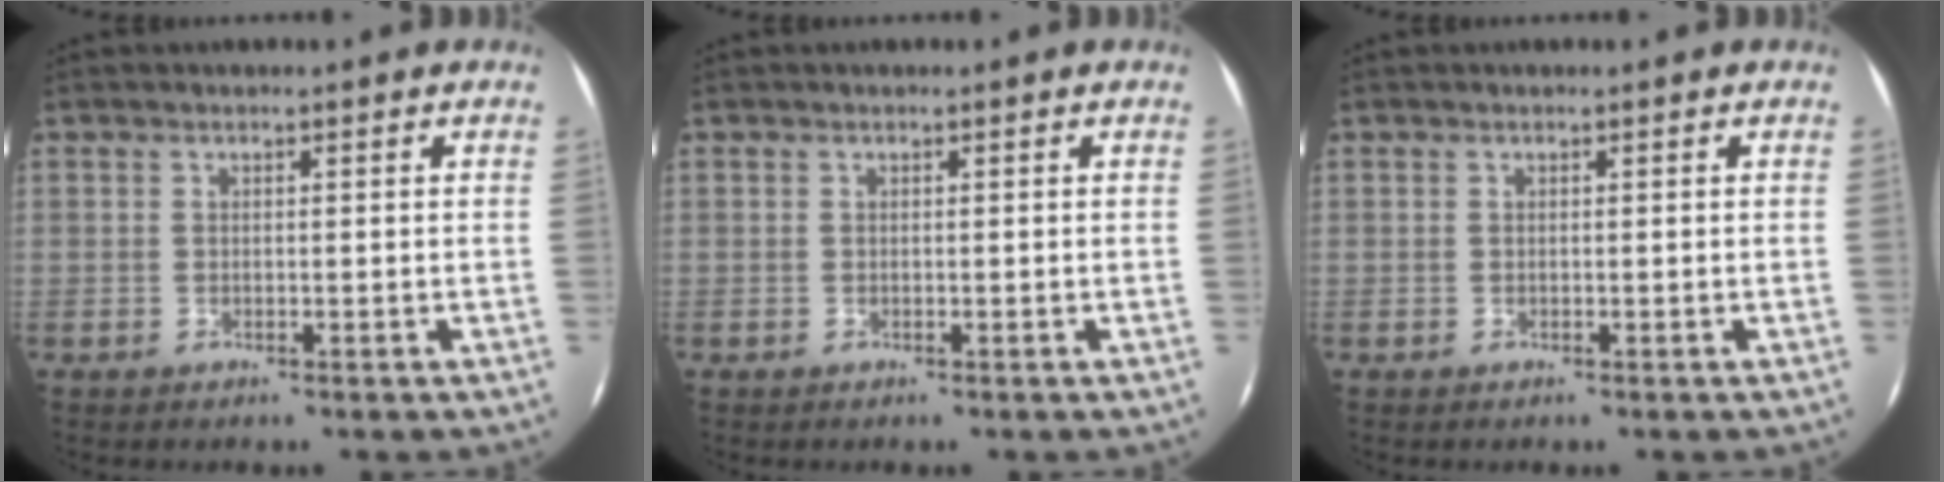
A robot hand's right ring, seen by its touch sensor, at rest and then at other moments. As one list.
[{"total": 0.0}, {"total": 0.0}]